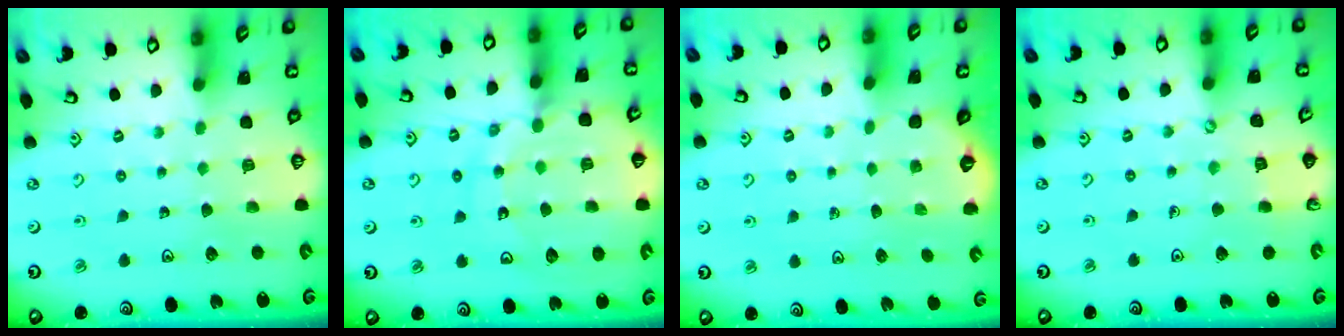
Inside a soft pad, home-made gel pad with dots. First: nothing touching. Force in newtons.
{"total": 13.5, "press": 13.4, "slide": 1.5}
{"total": 1.4, "press": 0.8, "slide": 1.2}
{"total": 3.7, "press": 3.7, "slide": 0.5}